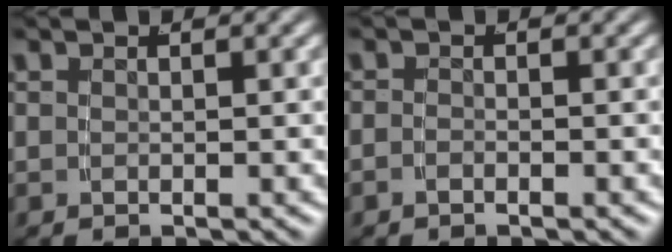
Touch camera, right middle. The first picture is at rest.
{"total": 0.8, "force": [-0.7, 0.3, 0.3], "torque": [-0.004, -0.001, -0.017]}